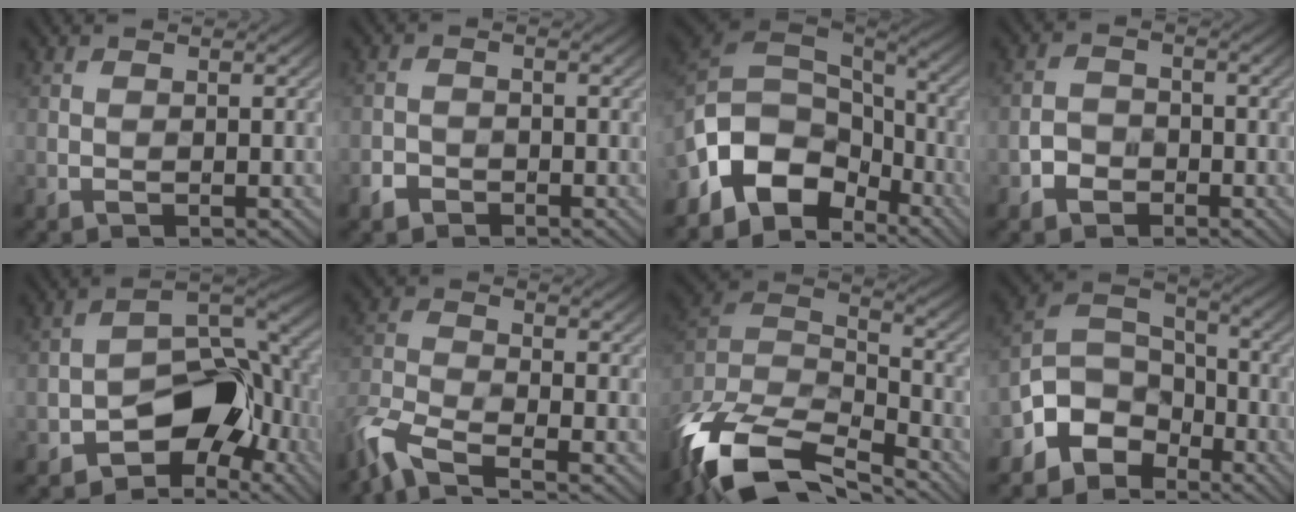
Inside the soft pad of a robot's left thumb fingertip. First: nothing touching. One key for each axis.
{"total": 2.0, "fx": -1.5, "fy": 1.2, "fz": 0.4, "tx": -0.012, "ty": -0.006, "tz": -0.031}
{"total": 11.7, "fx": -5.0, "fy": 8.0, "fz": 7.0, "tx": -0.176, "ty": -0.015, "tz": -0.085}
{"total": 2.9, "fx": -1.8, "fy": 2.1, "fz": 0.9, "tx": -0.024, "ty": -0.004, "tz": -0.041}
{"total": 10.8, "fx": -4.5, "fy": 6.4, "fz": 7.4, "tx": -0.106, "ty": -0.004, "tz": -0.083}
{"total": 7.4, "fx": -5.8, "fy": 2.4, "fz": 3.9, "tx": -0.099, "ty": -0.018, "tz": -0.119}
{"total": 15.3, "fx": -9.7, "fy": 7.4, "fz": 9.3, "tx": -0.267, "ty": -0.029, "tz": -0.151}
{"total": 7.8, "fx": -4.8, "fy": 5.4, "fz": 3.1, "tx": -0.061, "ty": -0.006, "tz": -0.104}